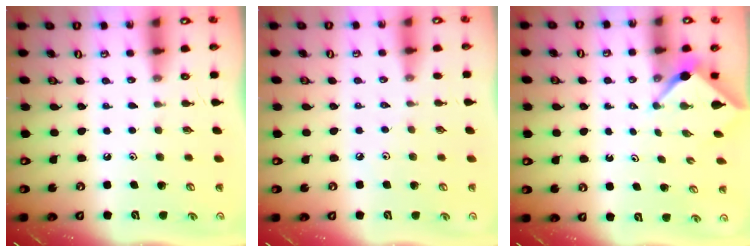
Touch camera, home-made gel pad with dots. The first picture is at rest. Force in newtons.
{"total": 2.5, "press": 2.4, "slide": 0.5}
{"total": 2.4, "press": 2.4, "slide": 0.3}